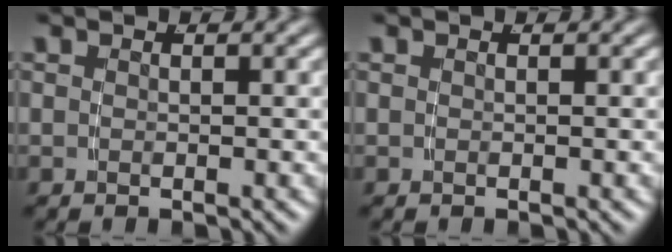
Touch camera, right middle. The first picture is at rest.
{"total": 0.0}